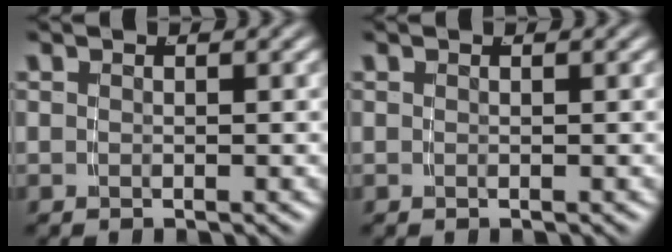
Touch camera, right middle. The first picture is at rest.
{"total": 0.0}